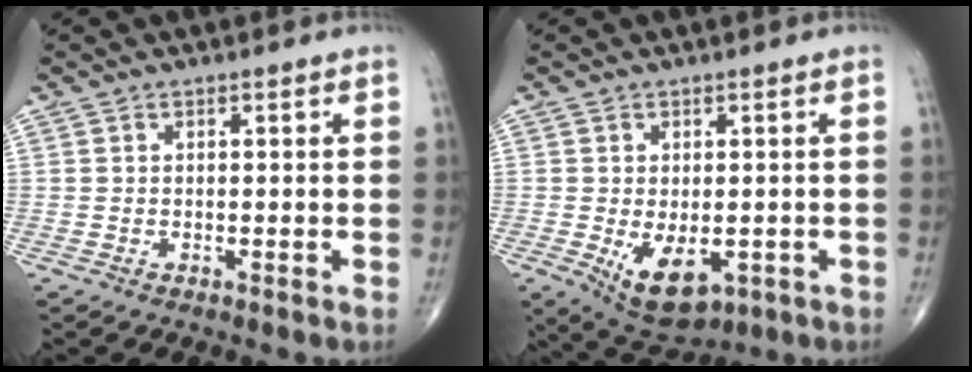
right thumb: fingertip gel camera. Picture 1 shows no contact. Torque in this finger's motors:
{"motor_torque": [-0.43, 0.76, 0.38, 0.26, 0.13]}